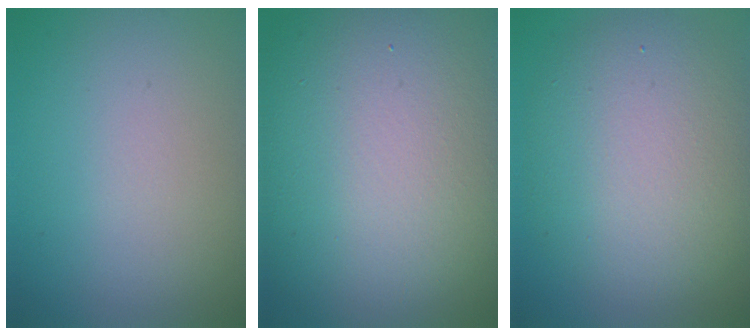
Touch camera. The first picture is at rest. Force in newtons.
{"total": 18.7, "press": 18.7, "slide": 0.8}
{"total": 8.8, "press": 8.7, "slide": 0.9}